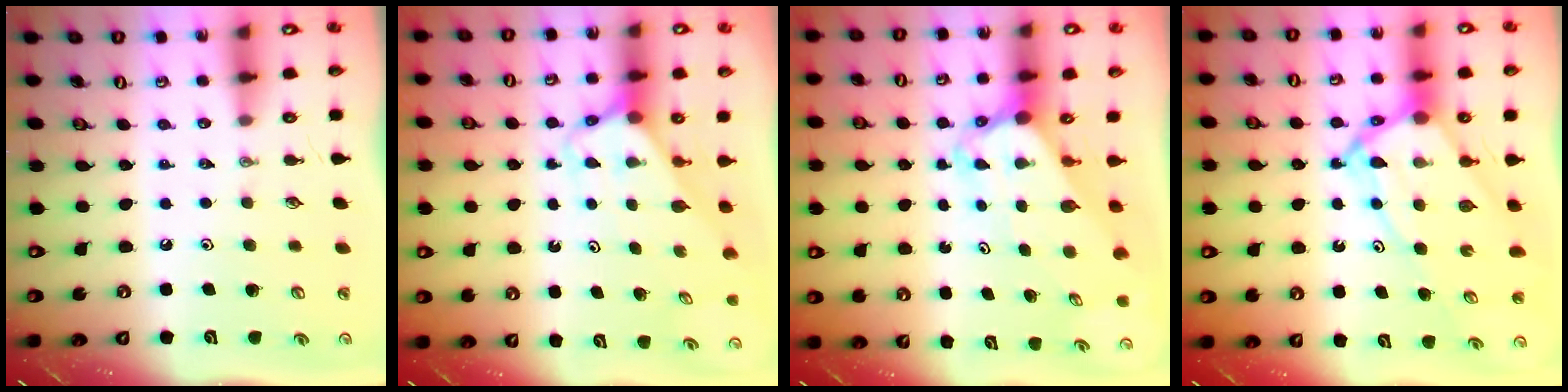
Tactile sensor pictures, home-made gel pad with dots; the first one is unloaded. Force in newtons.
{"total": 2.9, "press": 2.9, "slide": 0.2}
{"total": 4.0, "press": 4.0, "slide": 0.3}
{"total": 12.4, "press": 12.3, "slide": 1.1}